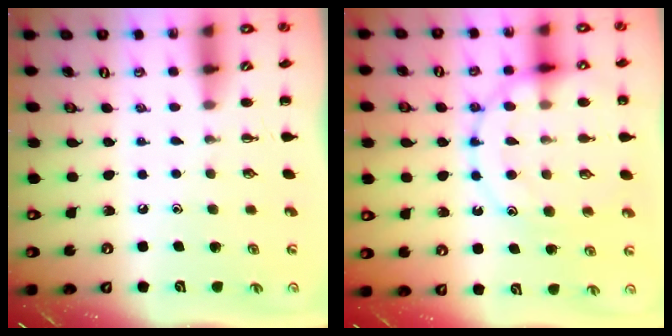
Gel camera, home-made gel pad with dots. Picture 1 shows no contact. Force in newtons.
{"total": 15.7, "press": 15.6, "slide": 1.9}